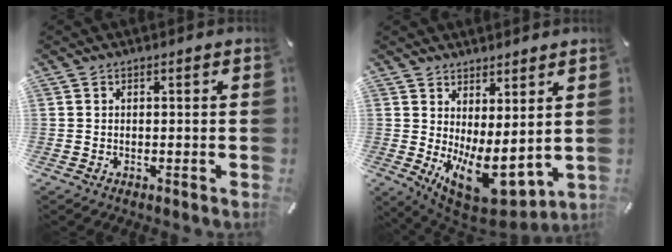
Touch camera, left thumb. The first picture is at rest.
{"total": 10.8, "force": [-0.6, 6.0, 8.9], "torque": [-0.119, -0.040, 0.007]}